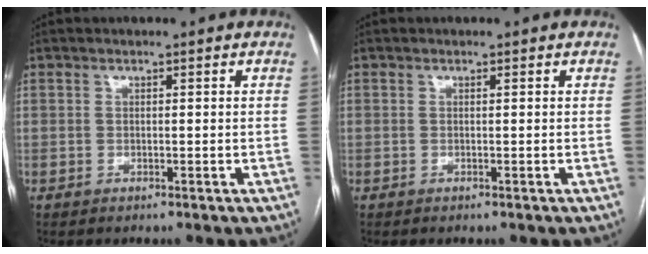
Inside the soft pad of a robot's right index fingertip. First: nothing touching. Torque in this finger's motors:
{"motor_torque": [-0.03, 0.14, -0.03, 0.00]}